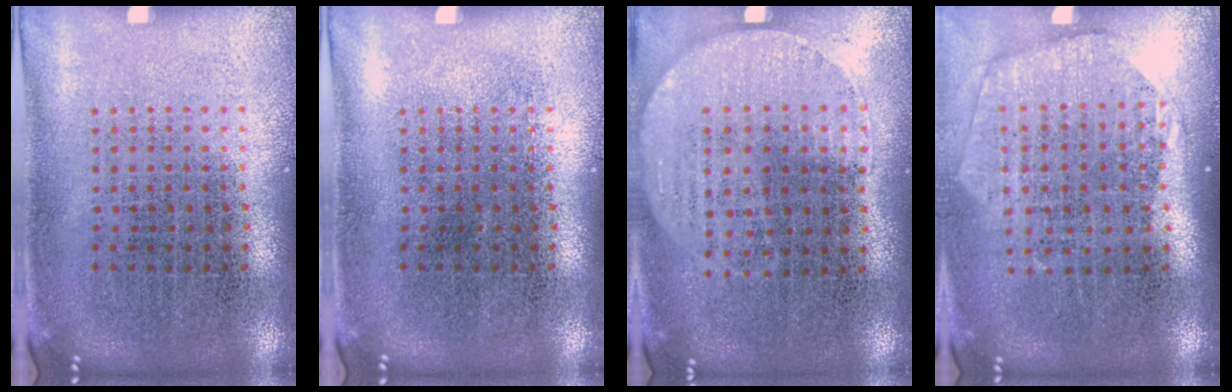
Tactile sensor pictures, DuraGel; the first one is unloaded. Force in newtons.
{"total": 0.0}
{"total": 0.6, "press": 0.4, "slide": 0.5}
{"total": 1.8, "press": 1.5, "slide": 0.9}